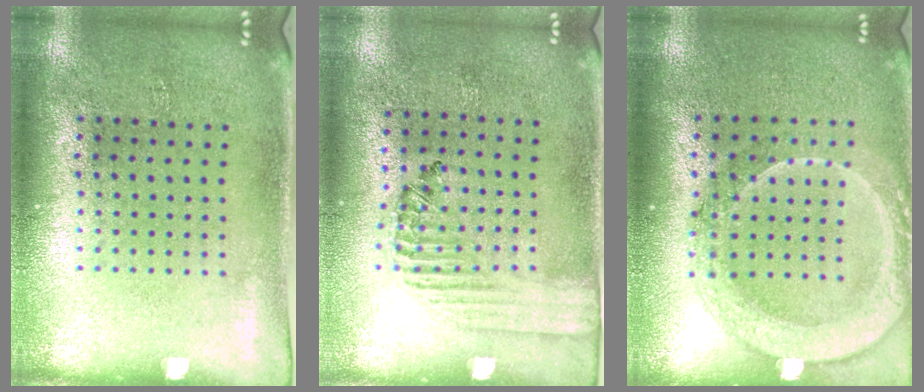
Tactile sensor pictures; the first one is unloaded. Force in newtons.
{"total": 1.4, "press": 1.2, "slide": 0.7}
{"total": 2.0, "press": 1.8, "slide": 0.7}